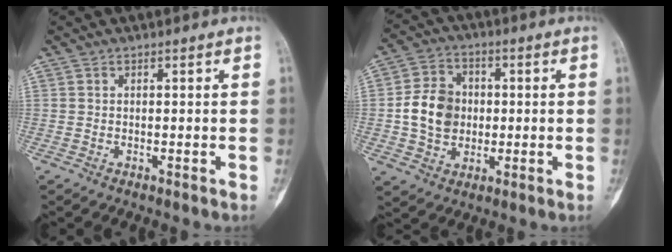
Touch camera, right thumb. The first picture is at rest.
{"total": 10.4, "force": [-0.3, 8.5, 5.9], "torque": [-0.082, 0.012, -0.008]}